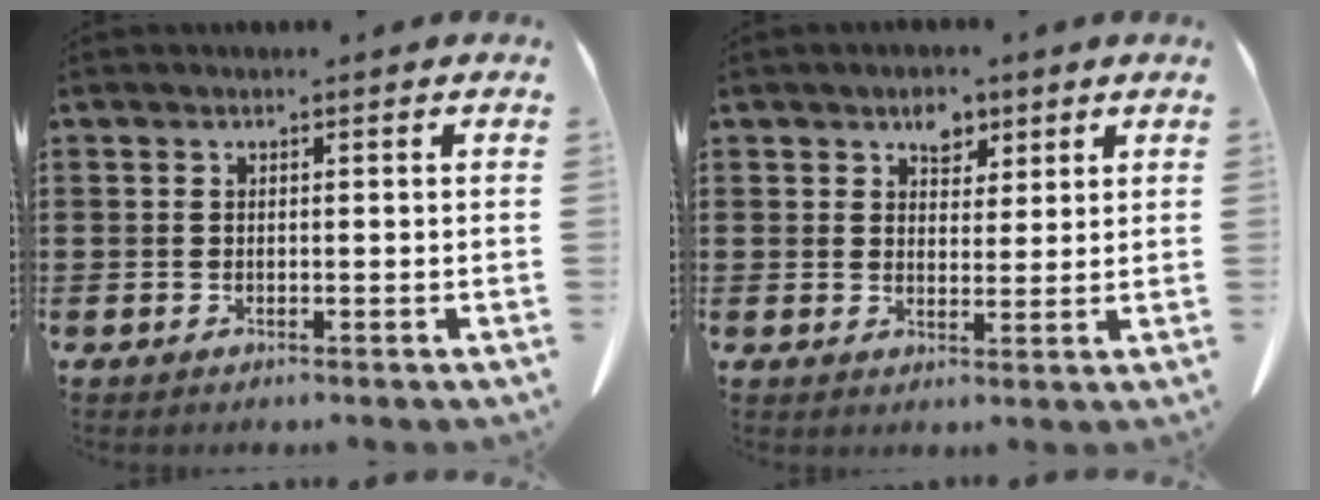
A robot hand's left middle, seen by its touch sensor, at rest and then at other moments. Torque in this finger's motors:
{"motor_torque": [0.49, 0.46, -0.01, 0.01]}